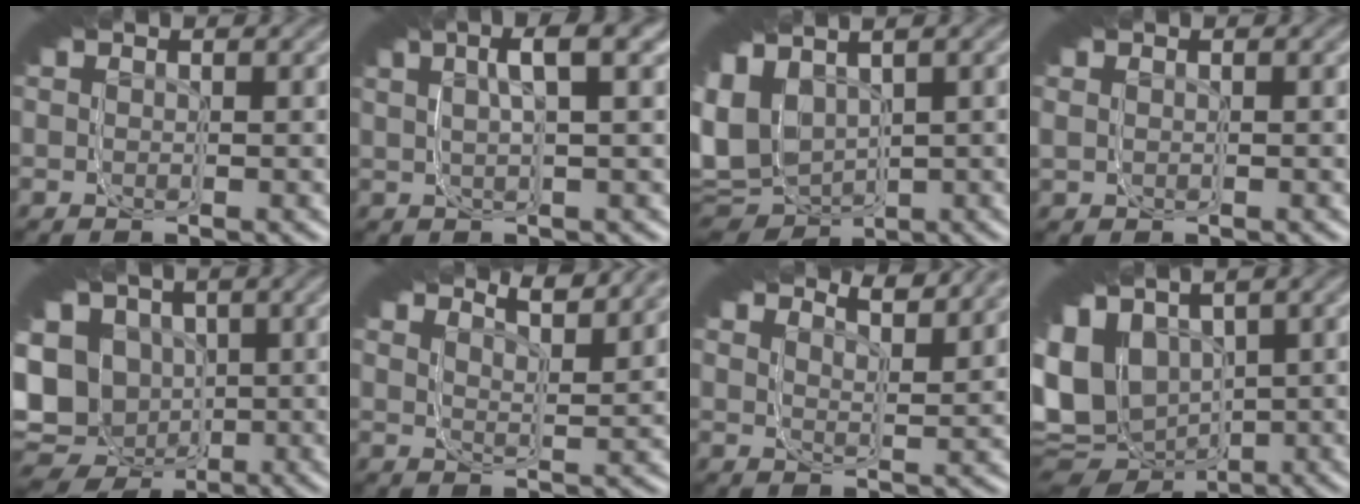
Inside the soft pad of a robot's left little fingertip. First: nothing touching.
{"total": 1.7, "force": [1.2, -1.0, 0.7], "torque": [-0.032, 0.025, 0.009]}
{"total": 9.5, "force": [-1.4, 7.2, 6.1], "torque": [-0.110, -0.020, -0.022]}
{"total": 1.3, "force": [-0.2, 1.2, 0.5], "torque": [-0.014, -0.007, -0.001]}
{"total": 12.5, "force": [-1.6, 10.1, 7.2], "torque": [-0.129, -0.022, -0.031]}
{"total": 4.8, "force": [4.7, 0.6, 1.1], "torque": [-0.044, 0.038, 0.057]}
{"total": 4.5, "force": [4.4, 0.4, 0.7], "torque": [-0.035, 0.035, 0.056]}
{"total": 11.4, "force": [-1.9, 8.6, 7.2], "torque": [-0.132, -0.022, -0.033]}